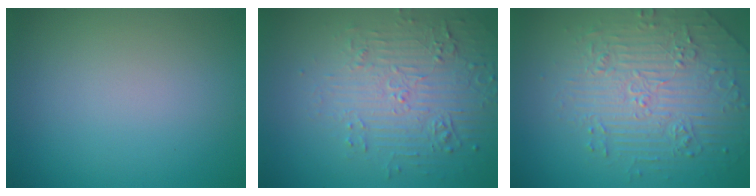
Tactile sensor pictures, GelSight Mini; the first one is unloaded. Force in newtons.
{"total": 5.2, "press": 3.7, "slide": 3.6}
{"total": 4.6, "press": 4.5, "slide": 0.5}